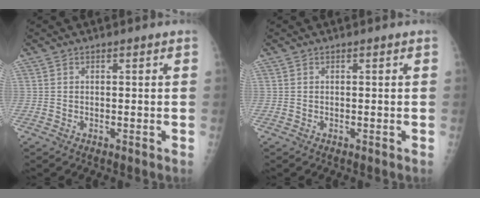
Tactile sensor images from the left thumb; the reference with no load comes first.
{"total": 0.0}